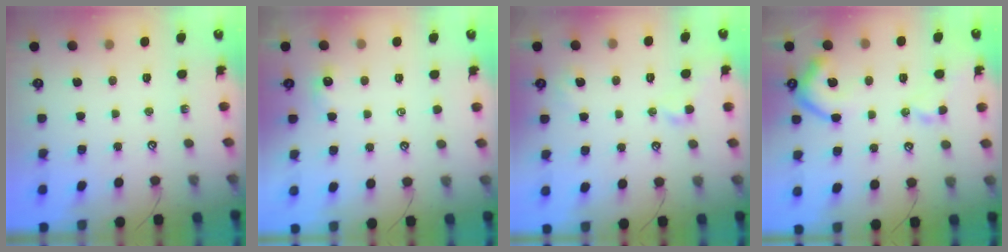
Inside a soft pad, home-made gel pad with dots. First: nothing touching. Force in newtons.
{"total": 0.7, "press": 0.6, "slide": 0.3}
{"total": 2.3, "press": 2.2, "slide": 0.6}
{"total": 9.3, "press": 9.2, "slide": 1.2}